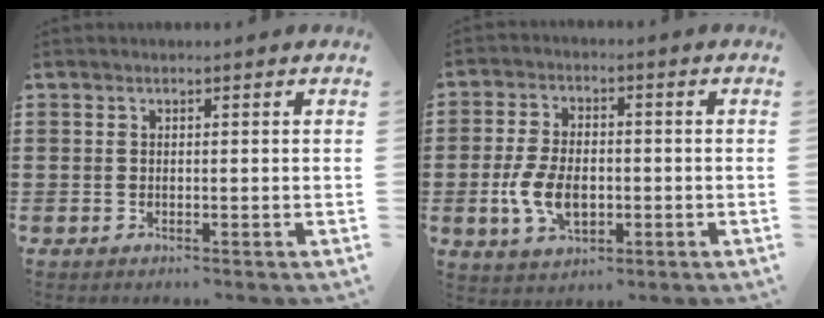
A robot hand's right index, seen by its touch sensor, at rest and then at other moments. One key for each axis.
{"total": 7.1, "fx": -1.4, "fy": 4.1, "fz": 5.6, "tx": -0.127, "ty": -0.002, "tz": -0.027}